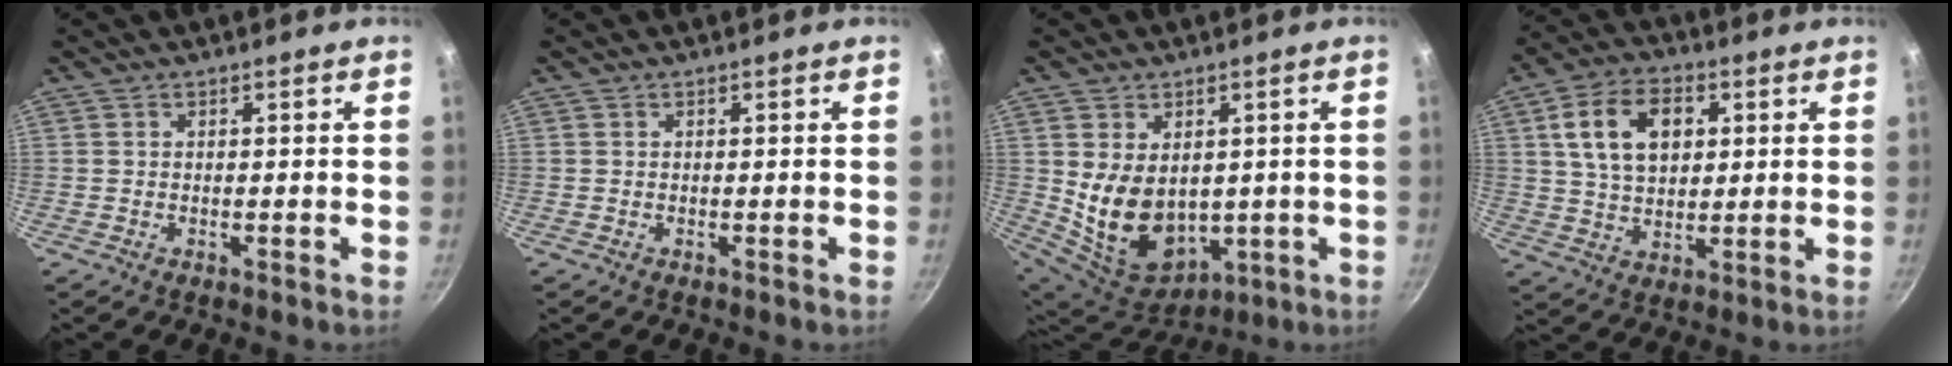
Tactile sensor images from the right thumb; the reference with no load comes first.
{"total": 0.0}
{"total": 14.5, "force": [1.0, 10.3, 10.2], "torque": [-0.160, -0.031, 0.051]}
{"total": 12.7, "force": [3.4, 8.5, 8.8], "torque": [-0.133, 0.003, 0.056]}